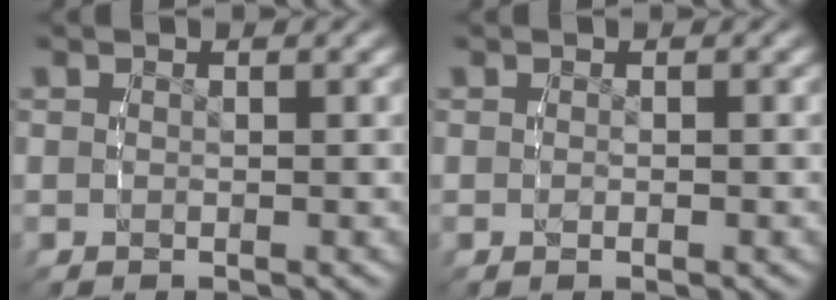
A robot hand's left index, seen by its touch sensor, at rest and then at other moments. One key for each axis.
{"total": 0.6, "fx": -0.1, "fy": -0.1, "fz": 0.6, "tx": -0.011, "ty": -0.003, "tz": 0.001}